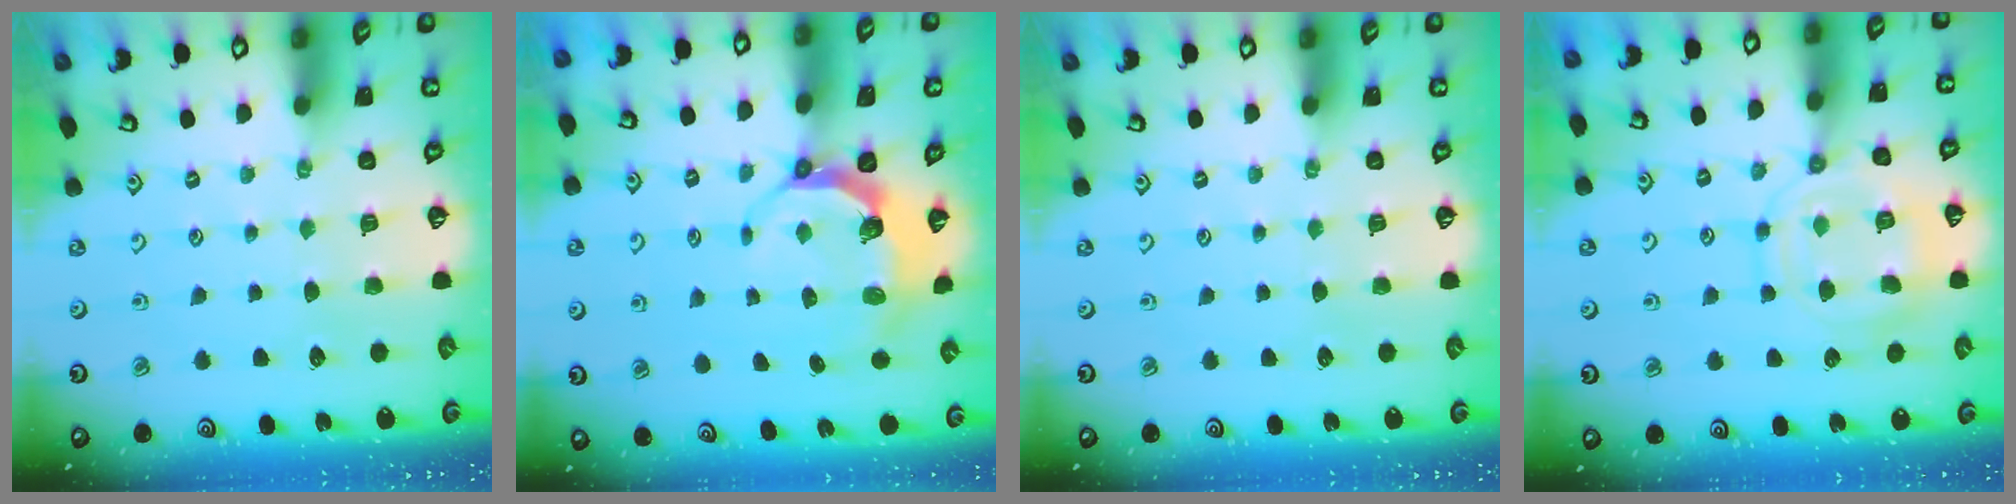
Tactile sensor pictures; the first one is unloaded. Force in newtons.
{"total": 5.7, "press": 4.6, "slide": 3.3}
{"total": 0.0}
{"total": 13.8, "press": 13.8, "slide": 1.2}